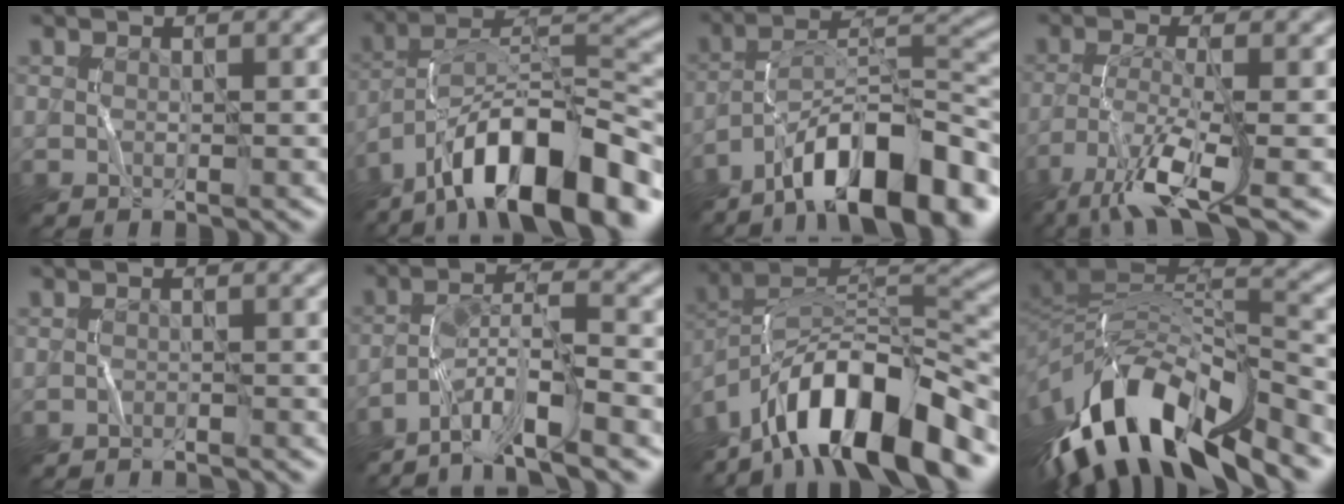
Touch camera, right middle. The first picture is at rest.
{"total": 13.6, "force": [-9.3, 4.0, 9.1], "torque": [-0.140, 0.028, -0.169]}
{"total": 12.3, "force": [-8.4, 3.5, 8.3], "torque": [-0.121, 0.025, -0.150]}
{"total": 6.9, "force": [-4.5, 1.1, 5.1], "torque": [-0.100, -0.002, -0.091]}
{"total": 1.4, "force": [-1.3, -0.2, -0.1], "torque": [0.007, 0.002, -0.023]}
{"total": 7.0, "force": [-5.3, 0.8, 4.6], "torque": [-0.078, 0.011, -0.098]}
{"total": 12.9, "force": [-8.5, 4.2, 8.8], "torque": [-0.142, 0.016, -0.155]}
{"total": 13.4, "force": [-7.4, 5.3, 9.9], "torque": [-0.197, 0.018, -0.120]}